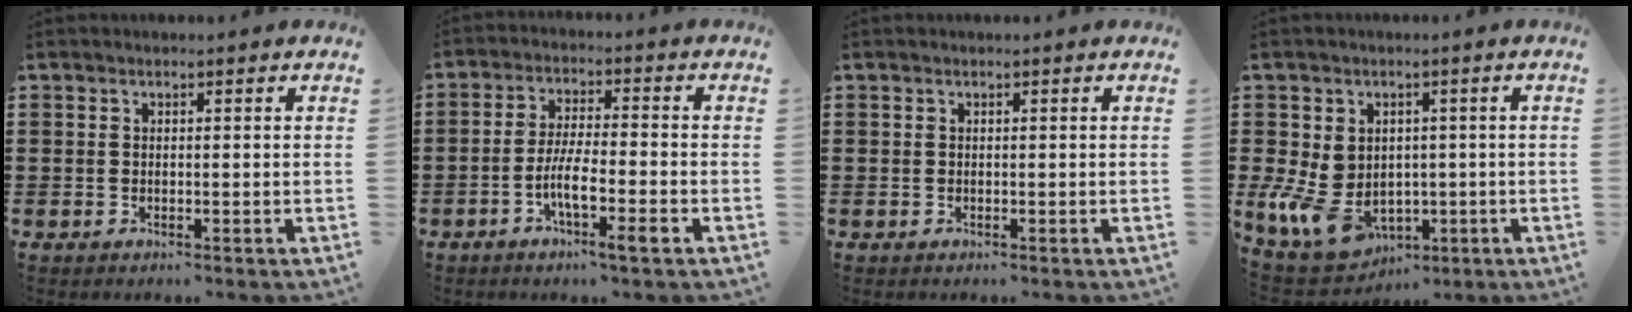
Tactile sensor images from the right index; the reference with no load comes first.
{"total": 7.0, "force": [-3.1, 1.1, 6.2], "torque": [-0.129, -0.010, -0.062]}
{"total": 0.0}
{"total": 8.8, "force": [-1.5, 7.0, 5.0], "torque": [-0.141, 0.000, -0.023]}